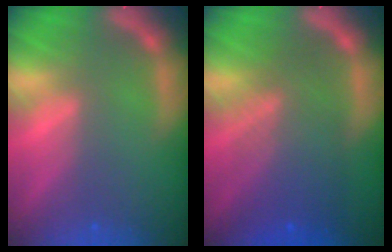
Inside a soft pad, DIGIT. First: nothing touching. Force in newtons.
{"total": 7.6}